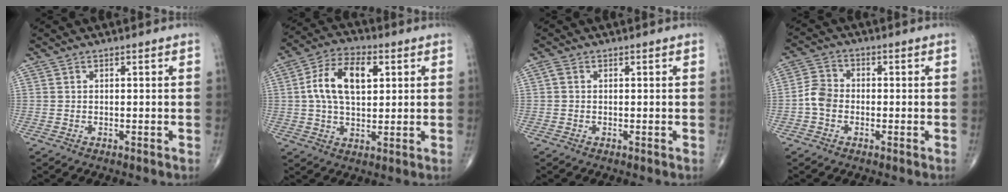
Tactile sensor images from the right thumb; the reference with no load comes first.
{"total": 12.2, "force": [2.6, 6.9, 9.7], "torque": [-0.168, 0.010, 0.042]}
{"total": 1.0, "force": [0.1, 0.7, 0.7], "torque": [-0.013, 0.001, -0.001]}
{"total": 4.8, "force": [-1.3, 3.7, 2.7], "torque": [-0.049, 0.016, -0.035]}